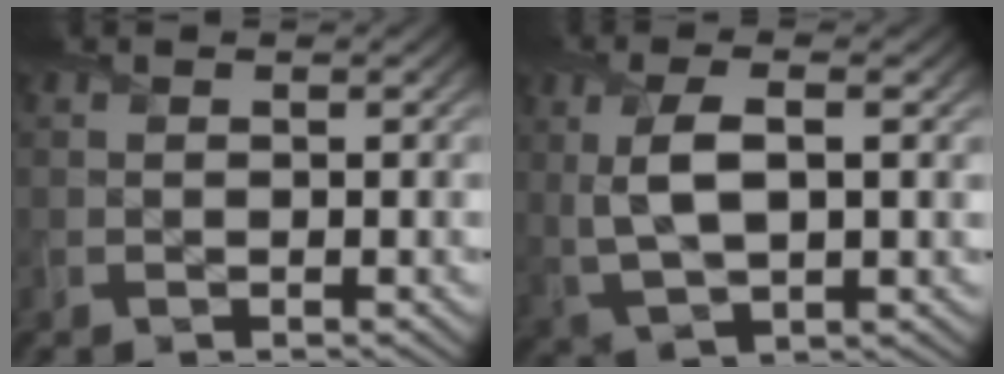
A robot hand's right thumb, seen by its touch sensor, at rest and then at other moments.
{"total": 6.6, "force": [1.1, 2.5, 6.0], "torque": [-0.134, 0.001, 0.021]}